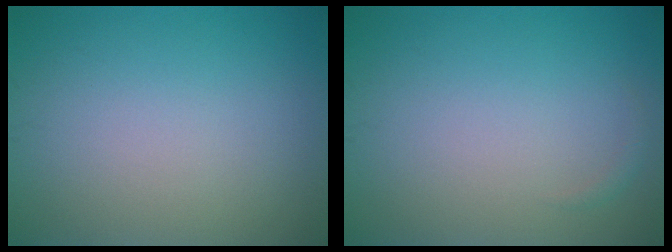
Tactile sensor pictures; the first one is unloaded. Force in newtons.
{"total": 0.6, "press": 0.6, "slide": 0.1}